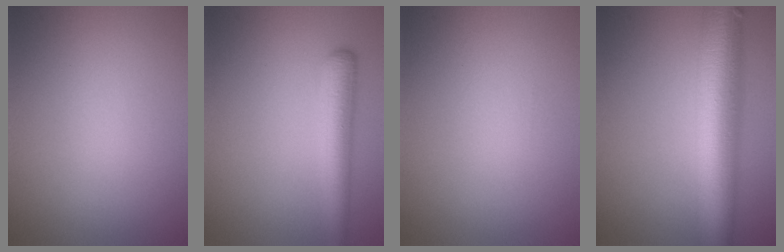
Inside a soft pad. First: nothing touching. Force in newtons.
{"total": 3.9, "press": 3.8, "slide": 0.2}
{"total": 0.0}
{"total": 10.6, "press": 10.6, "slide": 0.5}